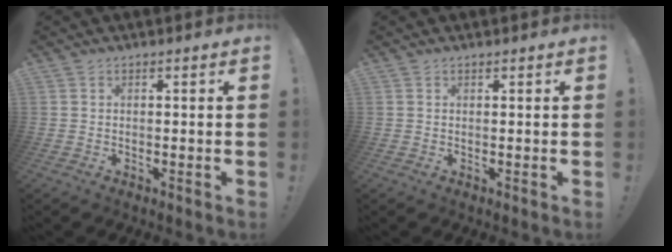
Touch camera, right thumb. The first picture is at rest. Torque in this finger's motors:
{"motor_torque": [0.02, -0.16, -0.03, 0.03, 0.04]}